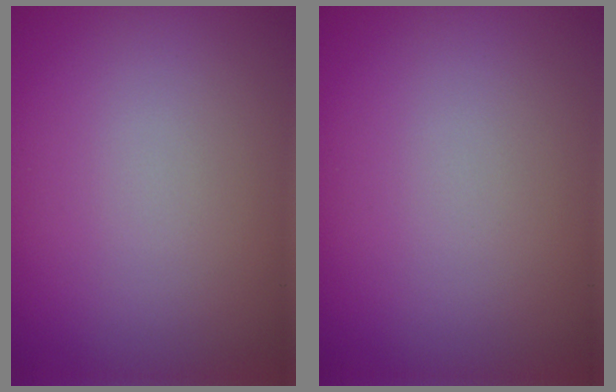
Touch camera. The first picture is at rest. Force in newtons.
{"total": 0.0}